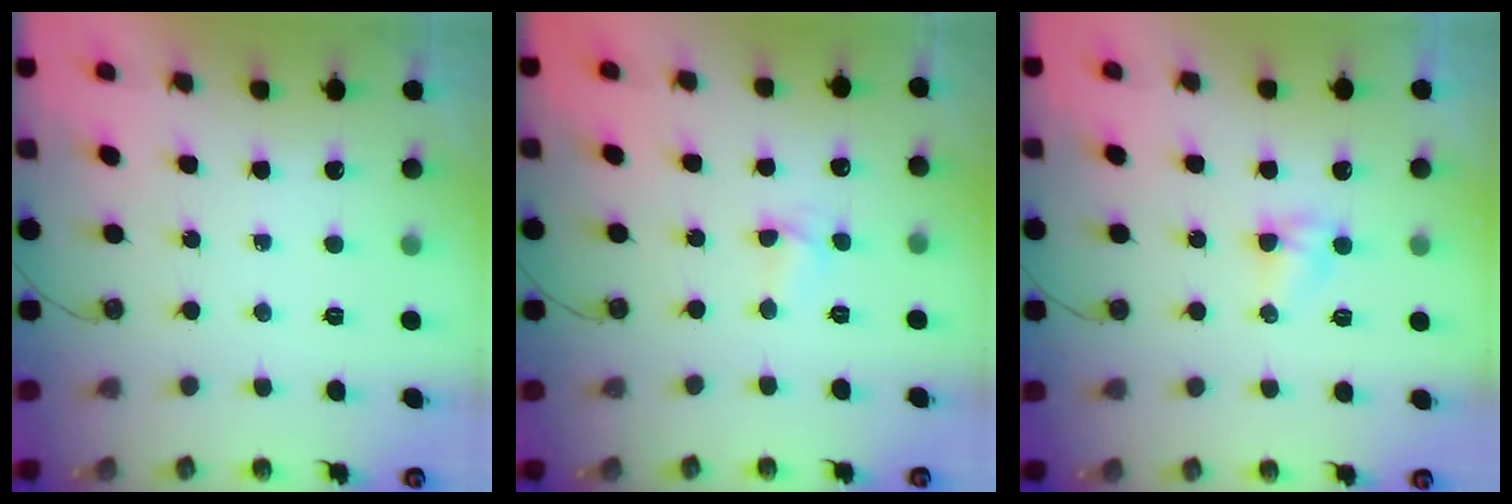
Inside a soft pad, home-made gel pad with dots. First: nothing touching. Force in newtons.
{"total": 3.7, "press": 3.7, "slide": 0.4}
{"total": 2.8, "press": 2.8, "slide": 0.2}